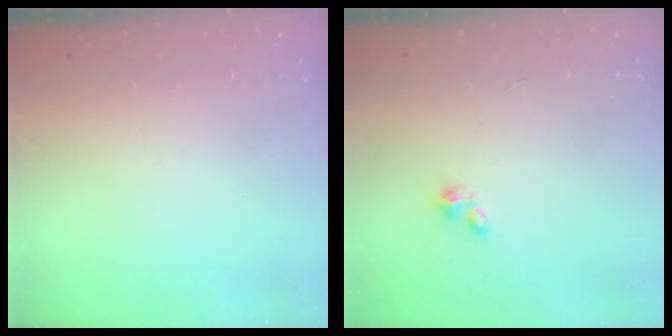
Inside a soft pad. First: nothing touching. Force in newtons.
{"total": 0.9, "press": 0.9, "slide": 0.1}